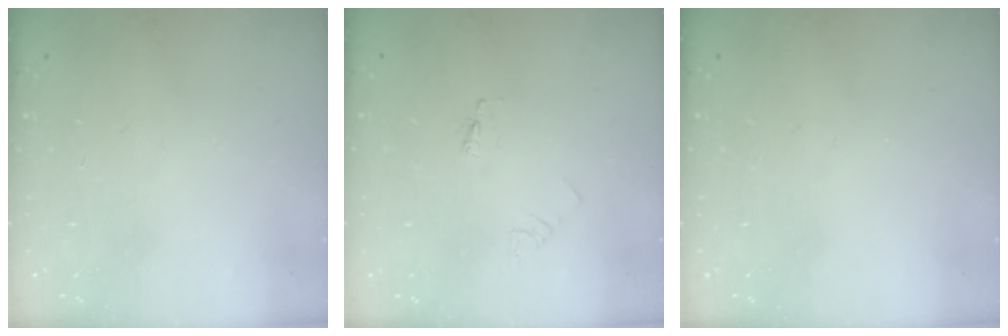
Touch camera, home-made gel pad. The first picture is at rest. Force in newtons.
{"total": 2.1, "press": 2.1, "slide": 0.1}
{"total": 0.0}